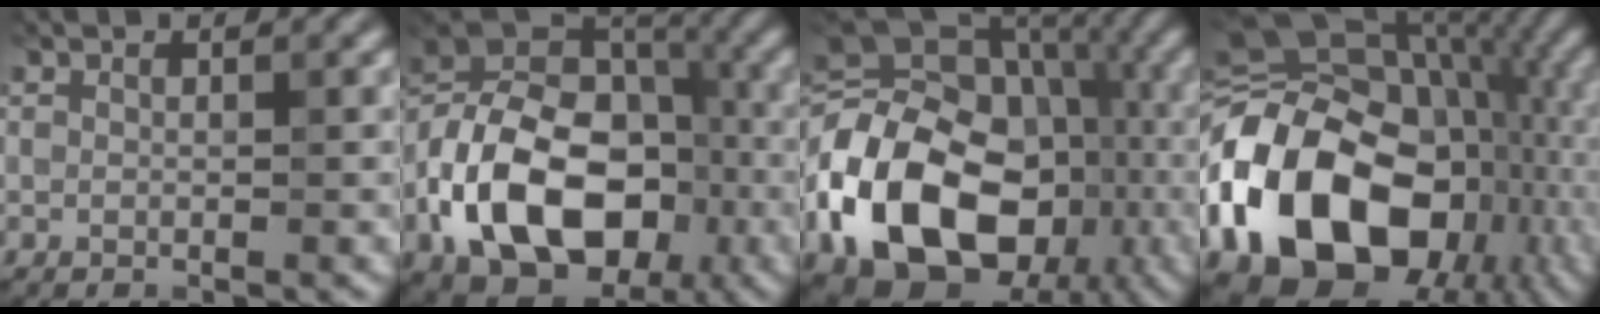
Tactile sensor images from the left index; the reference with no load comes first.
{"total": 14.1, "force": [-4.8, 9.4, 9.2], "torque": [-0.165, 0.004, -0.105]}
{"total": 19.3, "force": [-5.7, 14.2, 11.6], "torque": [-0.233, -0.005, -0.104]}
{"total": 19.7, "force": [-3.8, 14.6, 12.6], "torque": [-0.256, -0.008, -0.058]}